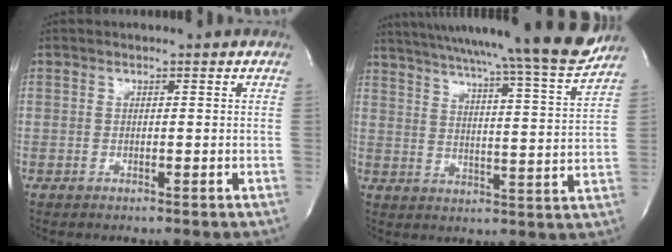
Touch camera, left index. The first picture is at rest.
{"total": 24.0, "force": [21.3, -1.3, 11.0], "torque": [-0.179, -0.050, 0.285]}